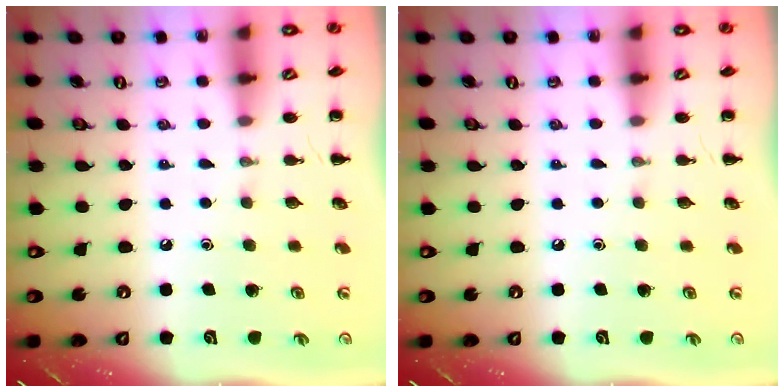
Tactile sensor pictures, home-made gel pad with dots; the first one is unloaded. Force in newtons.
{"total": 0.0}